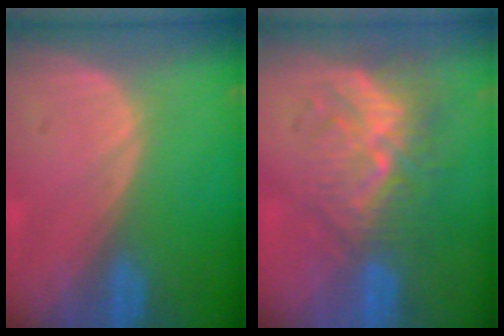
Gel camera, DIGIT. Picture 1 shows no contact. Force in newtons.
{"total": 9.9, "press": 8.6, "slide": 4.9}